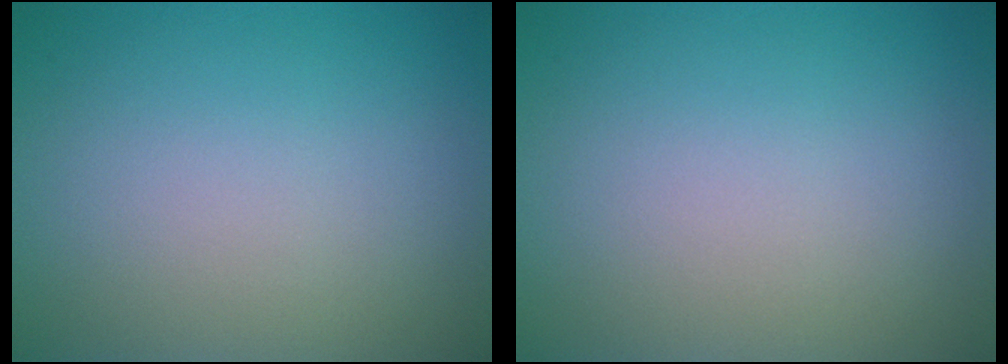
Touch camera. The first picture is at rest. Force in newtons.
{"total": 0.0}